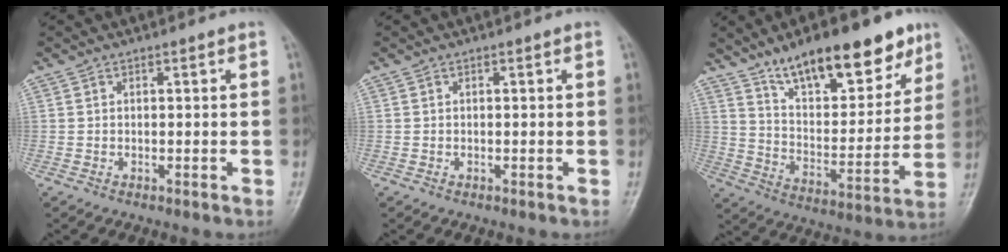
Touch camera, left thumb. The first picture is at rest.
{"total": 0.0}
{"total": 20.3, "force": [13.8, 7.9, 12.7], "torque": [-0.146, -0.062, 0.227]}